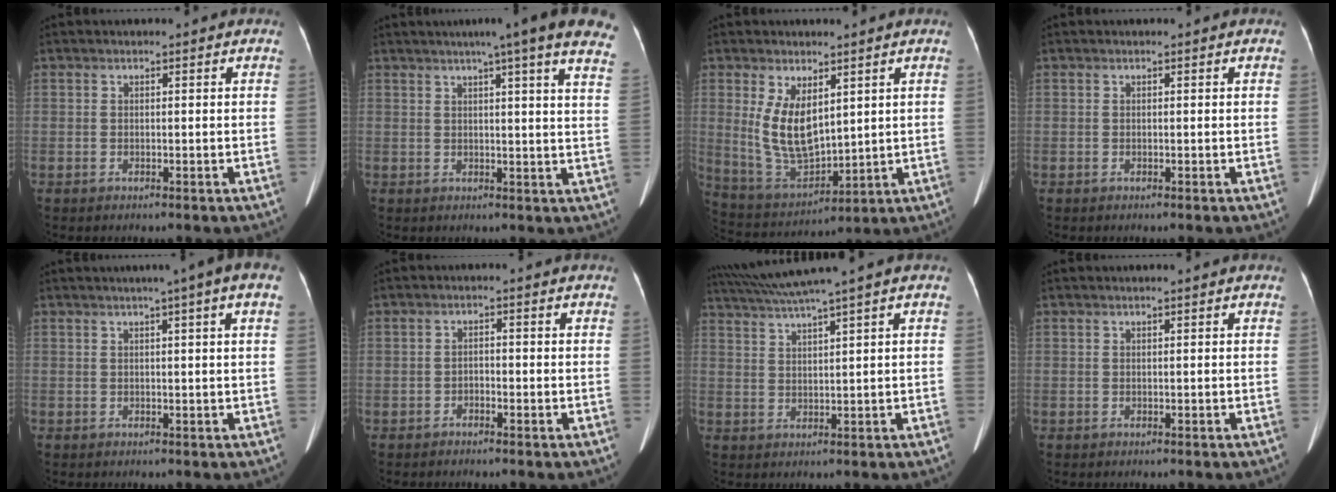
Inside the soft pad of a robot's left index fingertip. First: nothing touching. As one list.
[{"total": 18.3, "force": [14.5, -0.2, 11.1], "torque": [-0.153, -0.011, 0.158]}, {"total": 9.3, "force": [2.6, 4.1, 7.9], "torque": [-0.159, -0.012, 0.067]}, {"total": 0.0}, {"total": 5.0, "force": [2.5, 0.1, 4.4], "torque": [-0.054, 0.025, 0.027]}, {"total": 1.2, "force": [-0.9, 0.4, 0.6], "torque": [-0.005, 0.004, -0.017]}, {"total": 6.3, "force": [5.0, -2.0, 3.3], "torque": [-0.069, 0.013, 0.096]}, {"total": 0.0}]